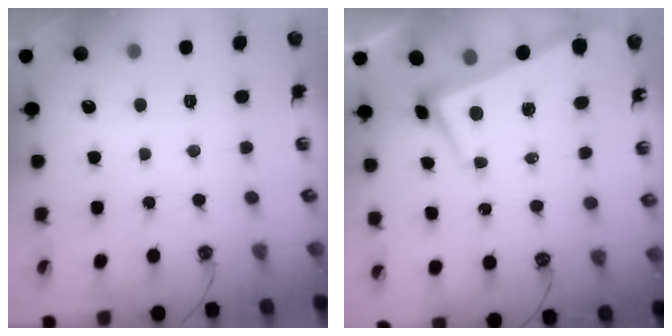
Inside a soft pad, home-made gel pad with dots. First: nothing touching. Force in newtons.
{"total": 3.0, "press": 2.1, "slide": 2.0}